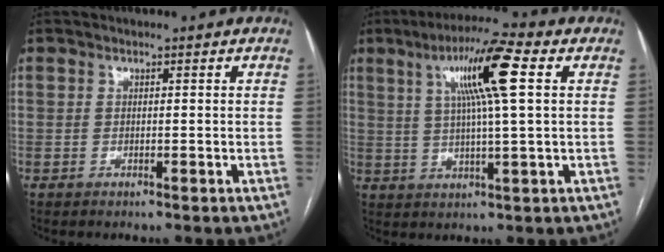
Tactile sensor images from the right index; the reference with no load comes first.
{"total": 11.2, "force": [3.6, 0.1, 10.6], "torque": [-0.188, 0.017, 0.060]}